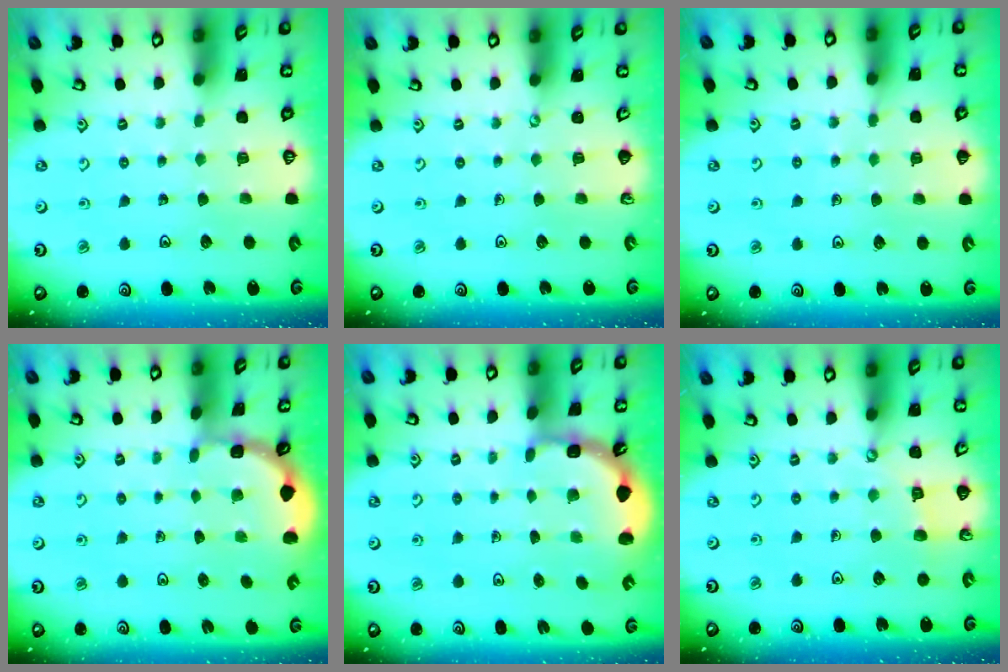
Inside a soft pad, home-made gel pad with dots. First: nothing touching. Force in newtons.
{"total": 0.0}
{"total": 2.7, "press": 2.6, "slide": 0.5}
{"total": 1.5, "press": 1.5, "slide": 0.2}
{"total": 2.3, "press": 2.1, "slide": 0.9}
{"total": 3.8, "press": 3.8, "slide": 0.4}